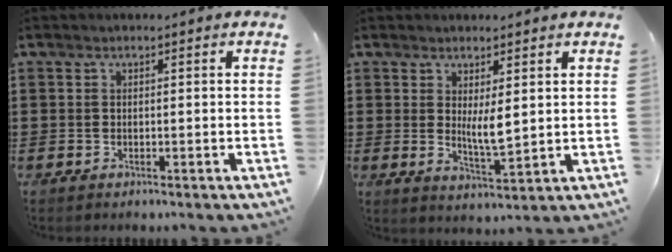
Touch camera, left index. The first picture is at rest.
{"total": 4.9, "force": [1.4, 1.3, 4.5], "torque": [-0.072, -0.010, 0.024]}